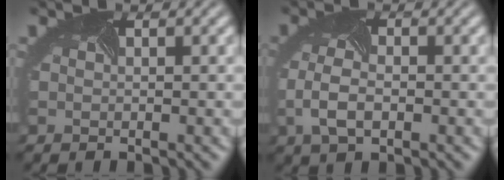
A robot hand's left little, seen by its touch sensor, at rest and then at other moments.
{"total": 3.1, "force": [-1.3, 1.7, 2.3], "torque": [-0.067, -0.007, -0.017]}